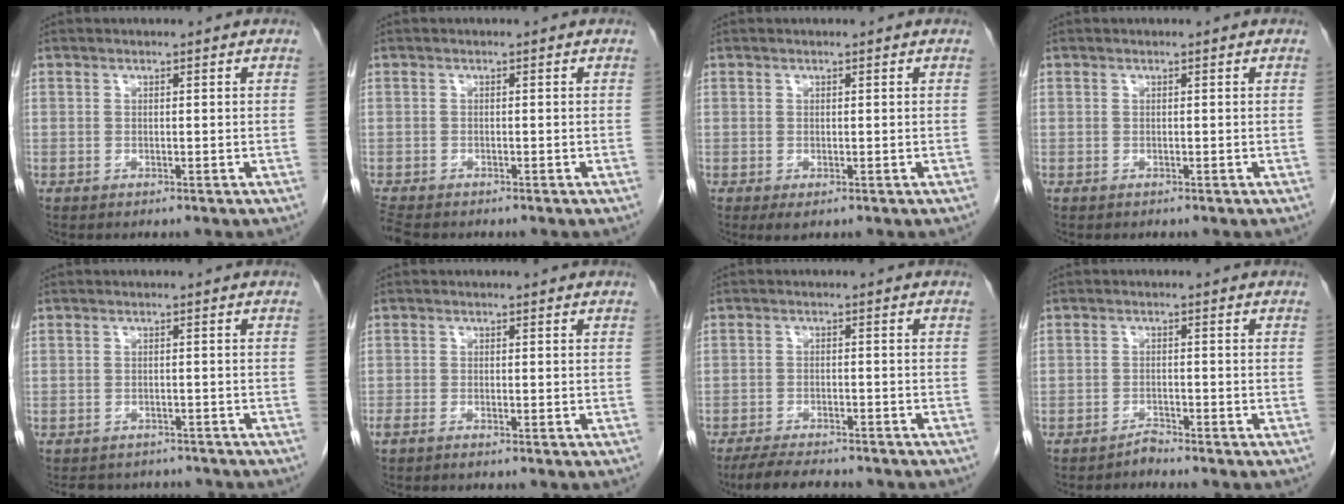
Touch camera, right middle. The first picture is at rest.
{"total": 3.2, "force": [-2.9, 0.9, 1.2], "torque": [-0.030, -0.012, -0.051]}
{"total": 1.4, "force": [-0.6, 0.6, 1.1], "torque": [-0.014, -0.004, -0.004]}
{"total": 0.0}
{"total": 6.6, "force": [-6.1, 2.4, 0.7], "torque": [-0.011, 0.005, -0.072]}
{"total": 1.6, "force": [-1.3, 0.3, 0.8], "torque": [-0.016, -0.003, -0.019]}
{"total": 8.8, "force": [-7.7, 1.8, 3.8], "torque": [-0.061, -0.013, -0.117]}
{"total": 1.4, "force": [-1.4, -0.1, 0.0], "torque": [0.009, -0.001, -0.024]}